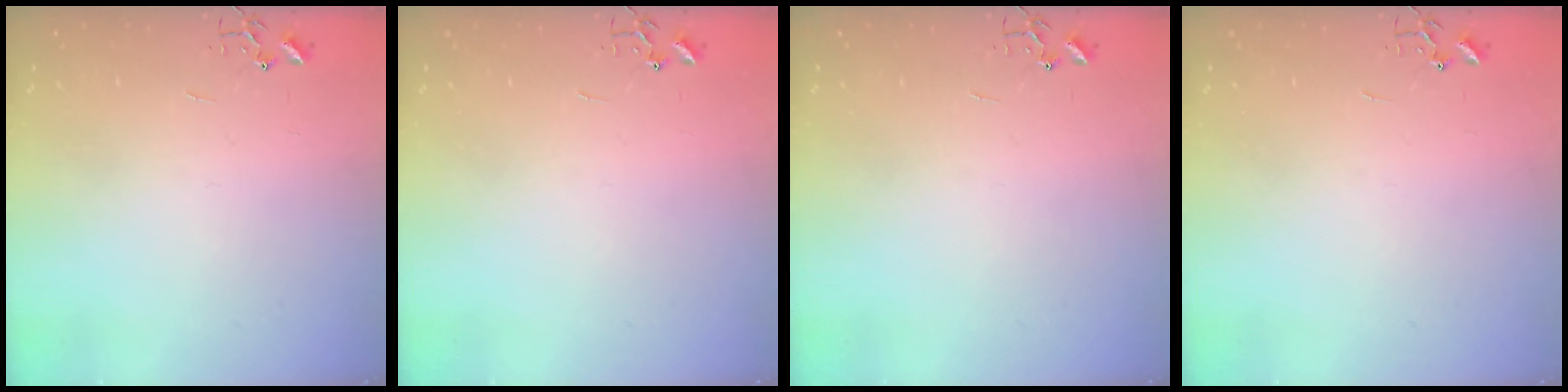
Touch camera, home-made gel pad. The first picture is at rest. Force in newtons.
{"total": 0.0}
{"total": 0.0}
{"total": 0.0}